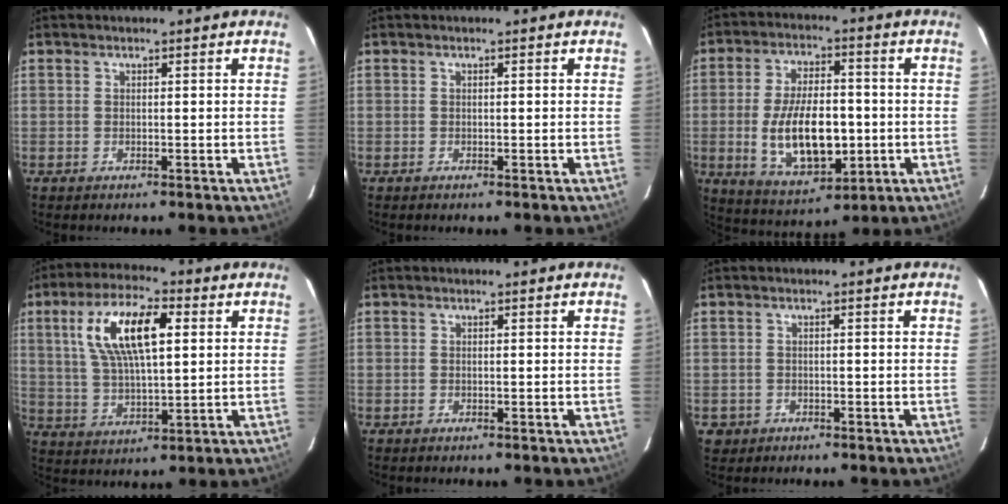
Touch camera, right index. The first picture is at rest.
{"total": 0.0}
{"total": 15.1, "force": [-2.2, 7.5, 13.0], "torque": [-0.247, -0.008, -0.021]}
{"total": 14.2, "force": [4.3, 5.3, 12.5], "torque": [-0.235, 0.018, 0.082]}
{"total": 0.0}
{"total": 2.7, "force": [-0.9, 2.5, 0.5], "torque": [-0.017, 0.002, -0.007]}